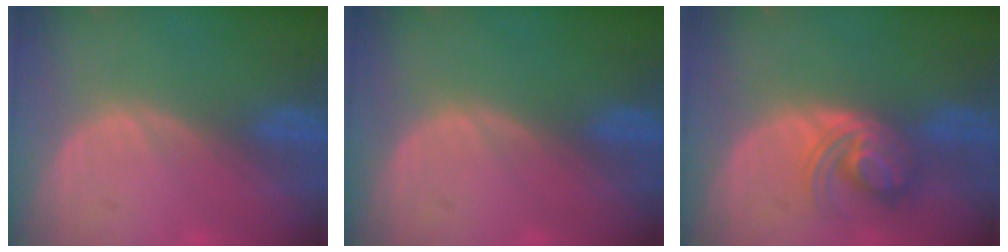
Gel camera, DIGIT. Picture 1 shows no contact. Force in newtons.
{"total": 0.0}
{"total": 5.6, "press": 5.5, "slide": 0.8}